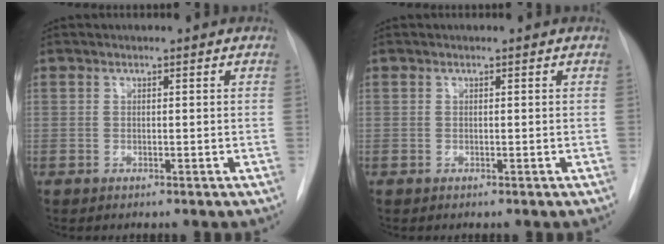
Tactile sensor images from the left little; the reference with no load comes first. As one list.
[{"total": 0.0}]